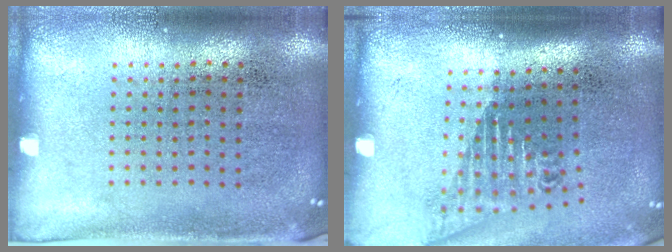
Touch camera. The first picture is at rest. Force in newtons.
{"total": 1.7, "press": 1.3, "slide": 1.2}